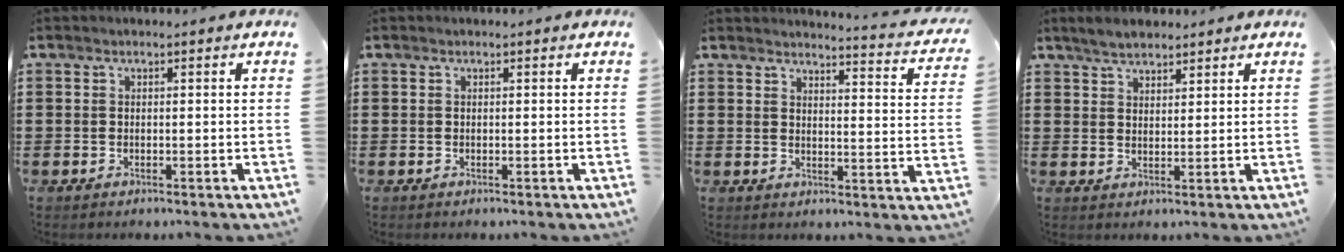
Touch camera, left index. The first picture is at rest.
{"total": 0.0}
{"total": 2.9, "force": [2.8, -0.3, 0.8], "torque": [-0.025, -0.028, 0.042]}
{"total": 3.2, "force": [2.8, 1.2, 0.9], "torque": [-0.025, 0.005, 0.054]}